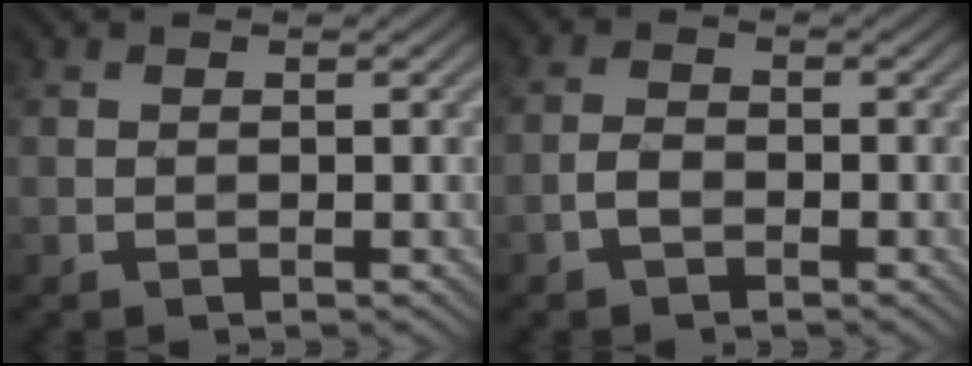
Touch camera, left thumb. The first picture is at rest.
{"total": 1.9, "force": [-1.1, 1.0, 1.2], "torque": [-0.022, 0.004, -0.026]}